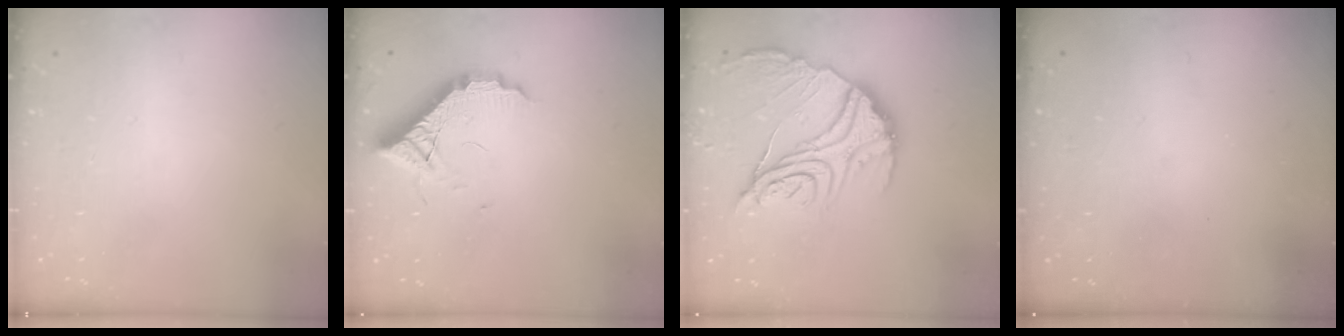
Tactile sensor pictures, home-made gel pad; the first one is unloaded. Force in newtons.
{"total": 10.2, "press": 10.2, "slide": 0.8}
{"total": 20.8, "press": 20.7, "slide": 1.8}
{"total": 3.3, "press": 3.3, "slide": 0.1}